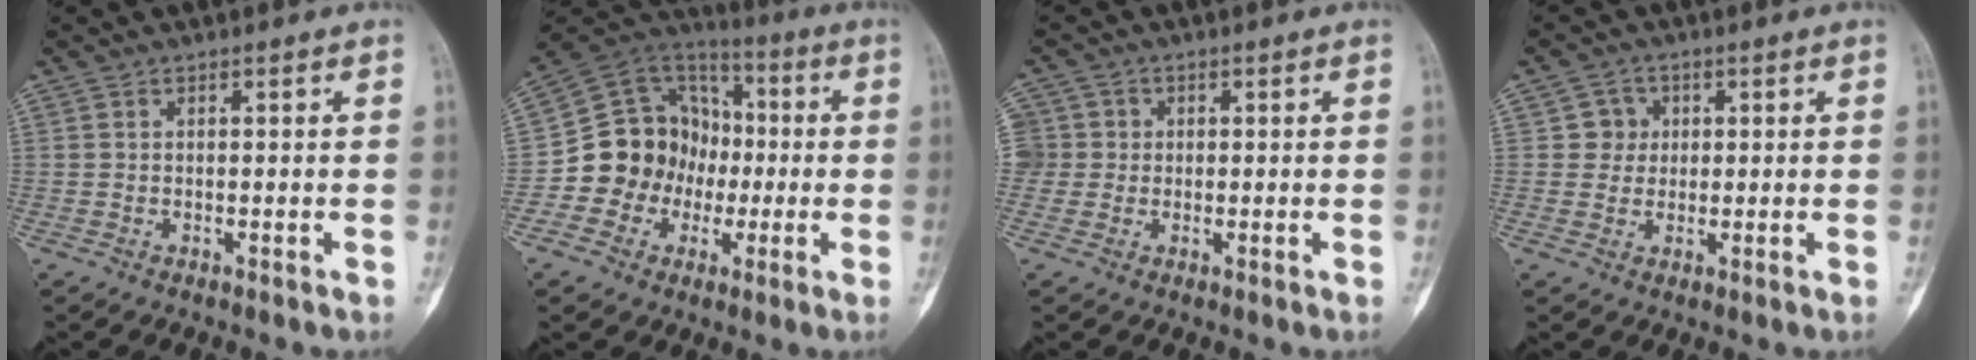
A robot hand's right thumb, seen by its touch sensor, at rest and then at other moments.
{"total": 15.9, "force": [-2.7, 14.5, 5.9], "torque": [-0.054, 0.067, -0.047]}
{"total": 5.1, "force": [0.4, 5.0, 0.4], "torque": [0.016, 0.013, 0.005]}
{"total": 3.7, "force": [0.7, 3.6, 0.5], "torque": [0.020, 0.004, 0.004]}